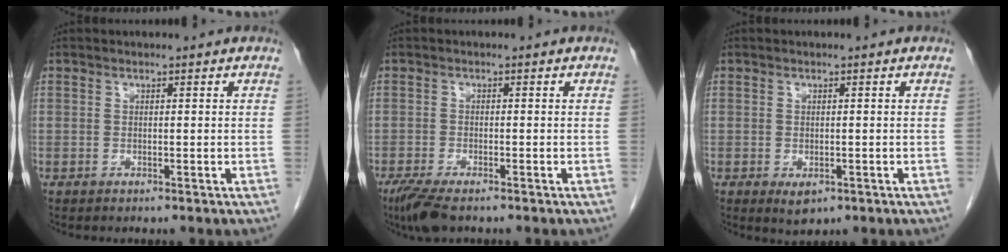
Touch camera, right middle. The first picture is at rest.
{"total": 4.9, "force": [-3.6, 1.1, 3.2], "torque": [-0.063, -0.013, -0.062]}
{"total": 2.4, "force": [-1.0, 1.3, 1.7], "torque": [-0.022, -0.002, -0.004]}